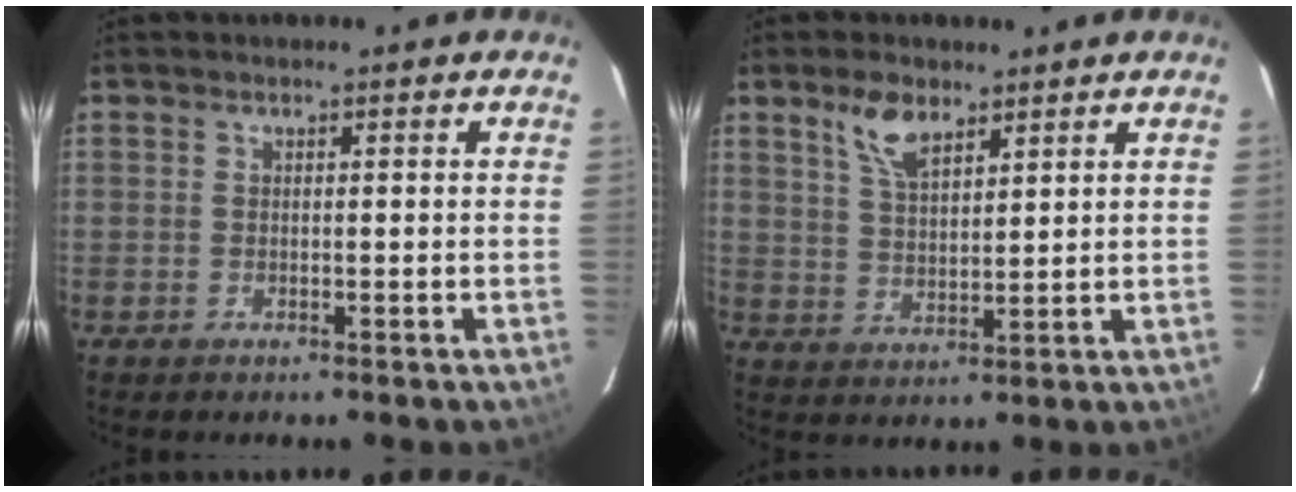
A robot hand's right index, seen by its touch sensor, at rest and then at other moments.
{"total": 6.4, "force": [4.2, 2.8, 3.9], "torque": [-0.072, 0.005, 0.084]}